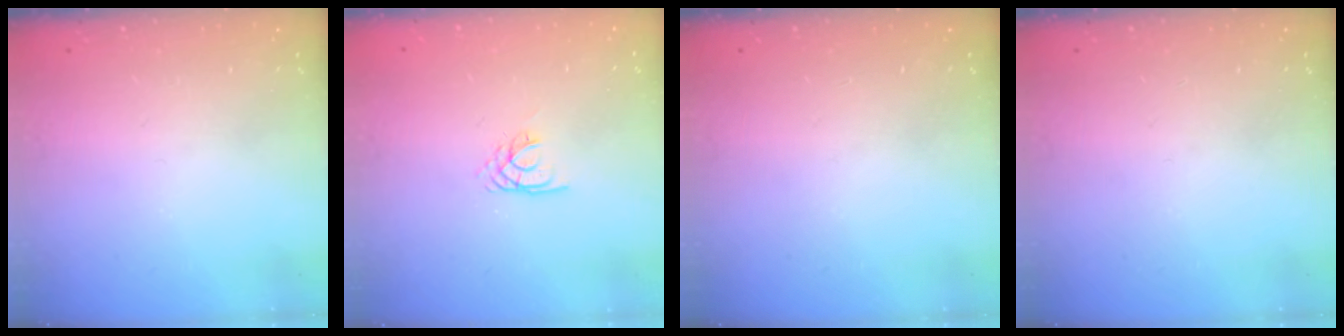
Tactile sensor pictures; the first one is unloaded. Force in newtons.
{"total": 2.2, "press": 2.2, "slide": 0.3}
{"total": 0.0}
{"total": 0.0}